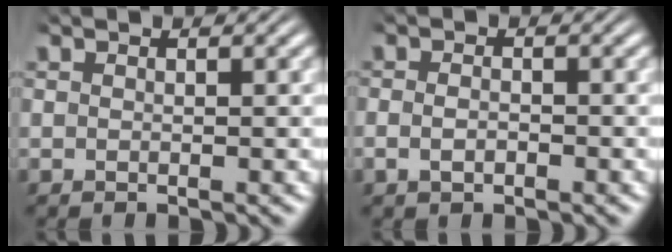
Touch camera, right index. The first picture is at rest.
{"total": 1.4, "force": [-0.8, 0.8, 0.9], "torque": [-0.025, -0.002, -0.011]}